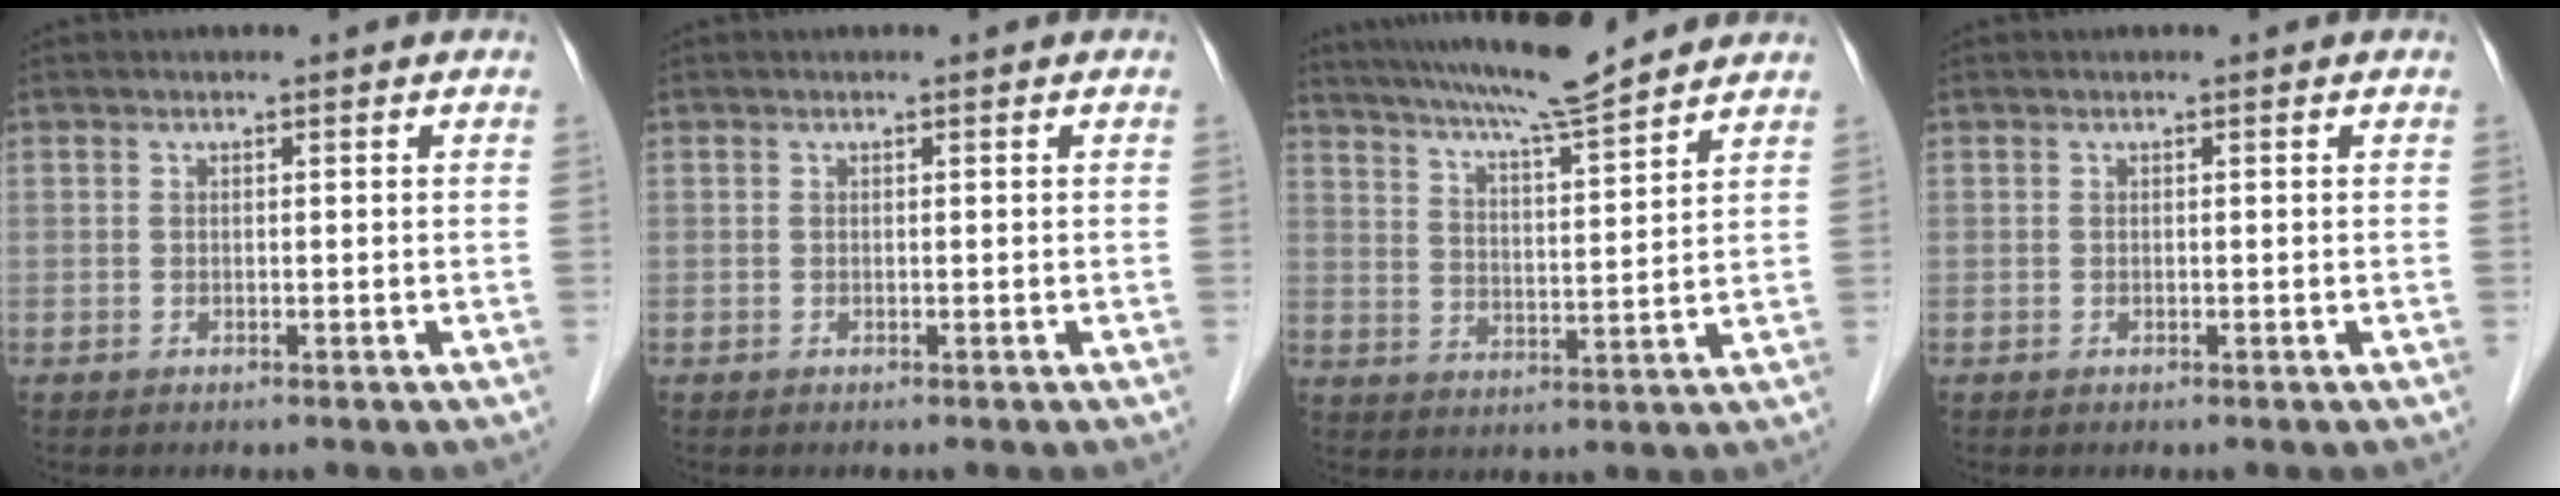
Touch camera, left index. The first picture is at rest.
{"total": 0.0}
{"total": 13.2, "force": [11.8, -0.3, 5.9], "torque": [-0.109, 0.008, 0.185]}
{"total": 0.0}